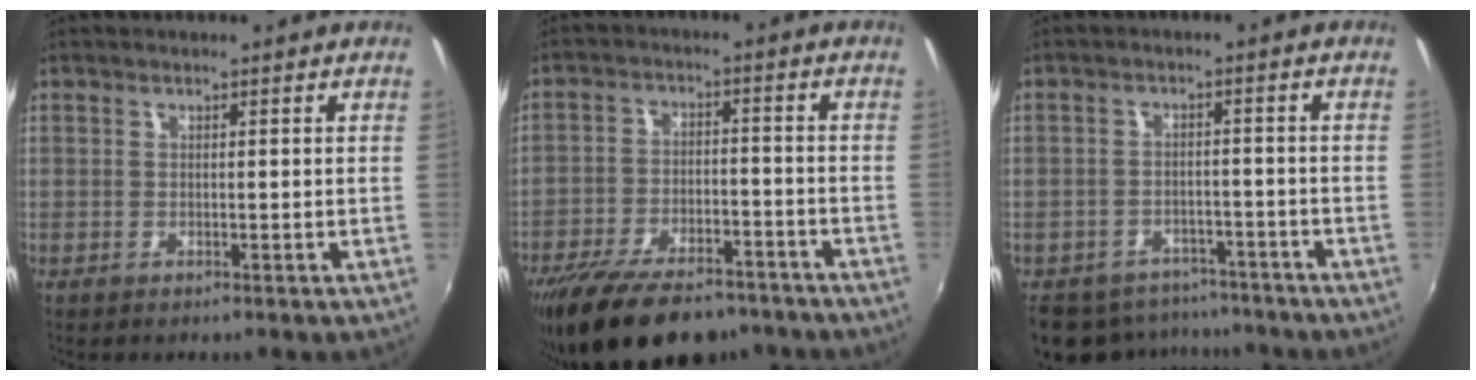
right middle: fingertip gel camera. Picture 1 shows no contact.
{"total": 18.1, "force": [-14.1, 7.2, 8.9], "torque": [-0.184, -0.022, -0.215]}
{"total": 13.6, "force": [-11.0, 6.9, 3.9], "torque": [-0.102, 0.008, -0.148]}